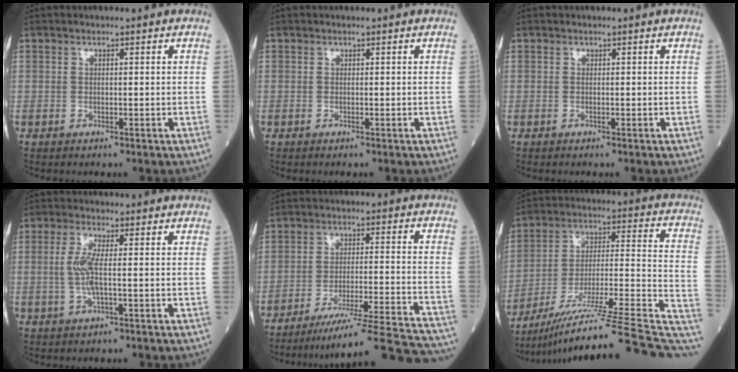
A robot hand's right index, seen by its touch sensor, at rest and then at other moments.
{"total": 0.0}
{"total": 0.0}
{"total": 4.4, "force": [-0.1, 0.7, 4.3], "torque": [-0.097, -0.002, -0.004]}
{"total": 23.5, "force": [-22.0, -1.4, 8.4], "torque": [-0.064, -0.019, -0.299]}
{"total": 25.9, "force": [-20.0, -0.3, 16.4], "torque": [-0.190, 0.007, -0.313]}